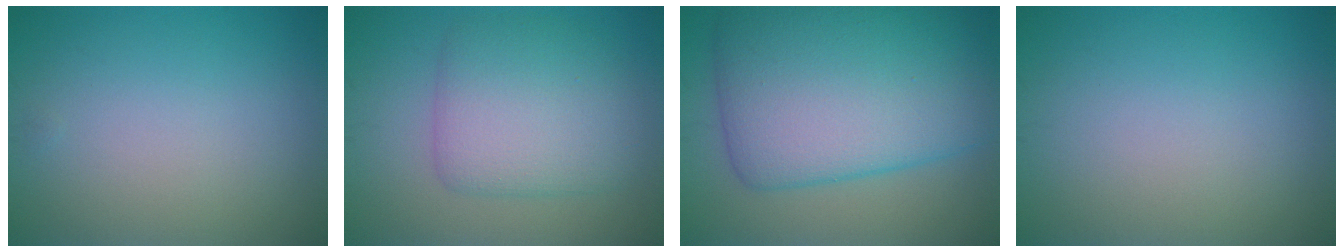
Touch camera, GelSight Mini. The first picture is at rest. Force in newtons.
{"total": 5.9, "press": 5.9, "slide": 0.1}
{"total": 11.3, "press": 11.3, "slide": 0.1}
{"total": 0.0}